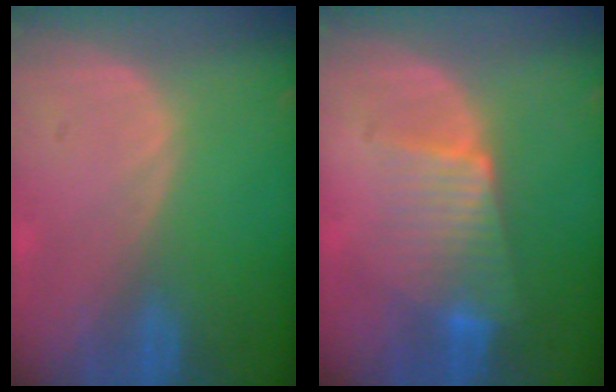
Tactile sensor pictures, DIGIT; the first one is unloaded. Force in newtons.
{"total": 6.4, "press": 6.1, "slide": 2.2}